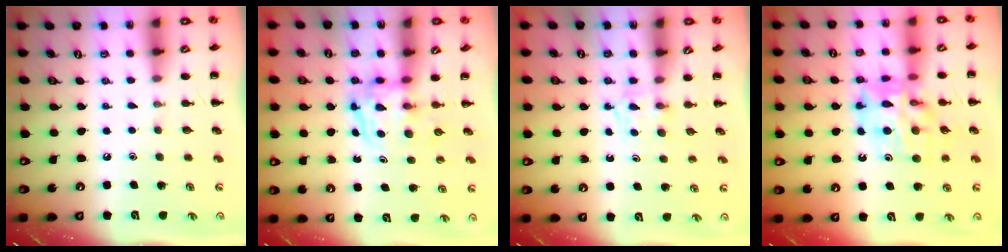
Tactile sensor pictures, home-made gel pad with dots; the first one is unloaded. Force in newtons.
{"total": 3.6, "press": 3.6, "slide": 0.2}
{"total": 2.4, "press": 2.1, "slide": 1.1}
{"total": 14.3, "press": 13.8, "slide": 3.8}